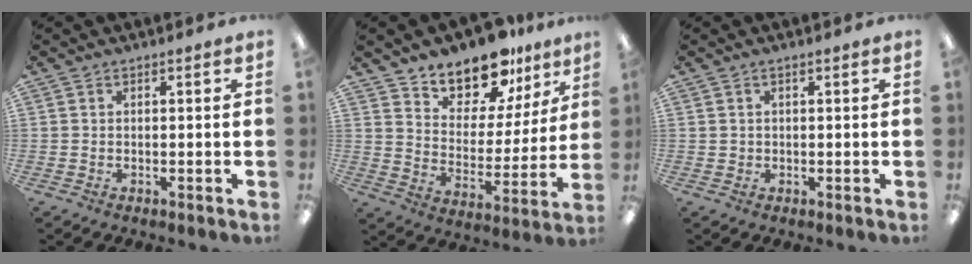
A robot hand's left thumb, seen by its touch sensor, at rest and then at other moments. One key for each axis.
{"total": 13.5, "fx": 12.0, "fy": 5.2, "fz": 3.2, "tx": -0.063, "ty": -0.100, "tz": 0.219}
{"total": 0.8, "fx": 0.3, "fy": 0.7, "fz": 0.3, "tx": -0.006, "ty": 0.006, "tz": 0.003}